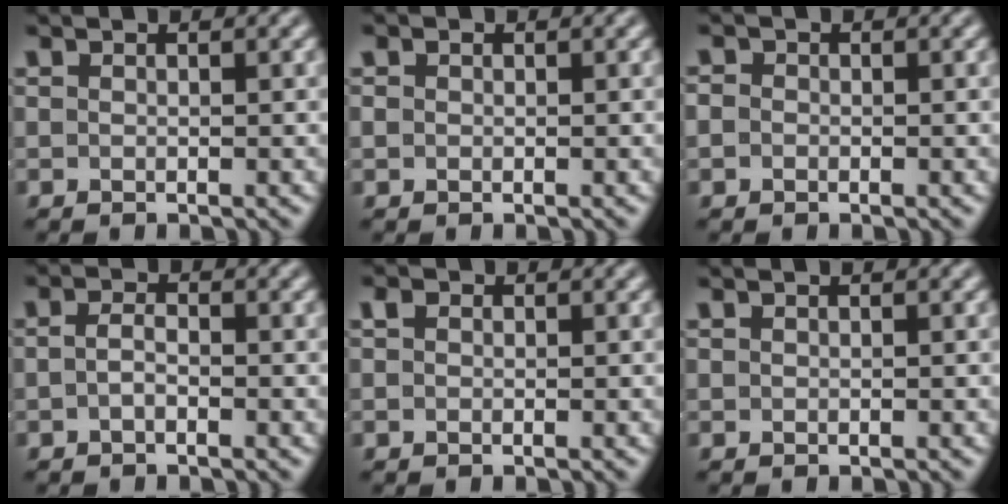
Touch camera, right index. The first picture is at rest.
{"total": 0.7, "force": [0.2, 0.6, 0.3], "torque": [-0.007, -0.007, 0.008]}
{"total": 1.5, "force": [-0.3, 1.4, 0.5], "torque": [-0.019, -0.006, -0.006]}
{"total": 1.4, "force": [-0.8, 0.4, 1.1], "torque": [-0.022, -0.007, -0.011]}
{"total": 0.0}
{"total": 0.0}